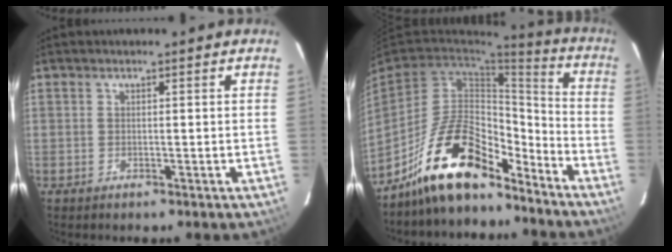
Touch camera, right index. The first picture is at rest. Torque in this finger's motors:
{"motor_torque": [1.13, -1.01, 1.06, 0.21]}